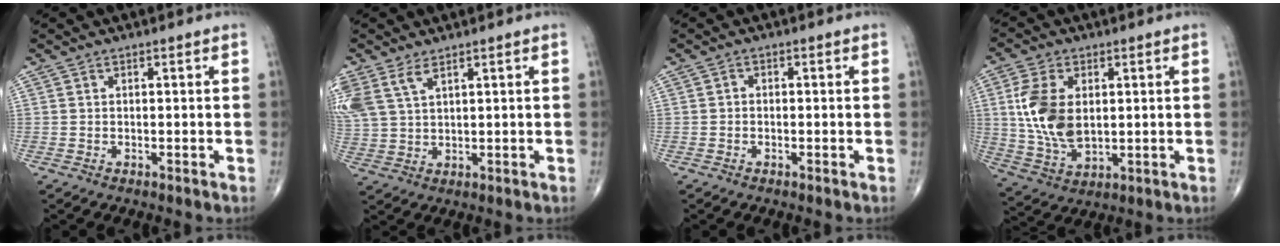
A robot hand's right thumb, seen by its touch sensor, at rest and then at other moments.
{"total": 8.5, "force": [4.7, 4.2, 5.6], "torque": [-0.144, -0.001, 0.106]}
{"total": 0.8, "force": [-0.3, 0.6, 0.4], "torque": [-0.001, 0.003, -0.009]}
{"total": 12.4, "force": [1.8, 7.4, 9.8], "torque": [-0.193, -0.010, 0.043]}